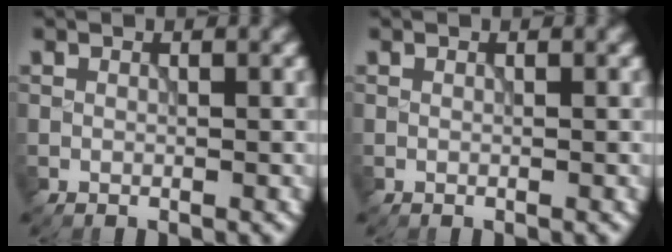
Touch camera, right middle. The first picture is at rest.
{"total": 0.0}